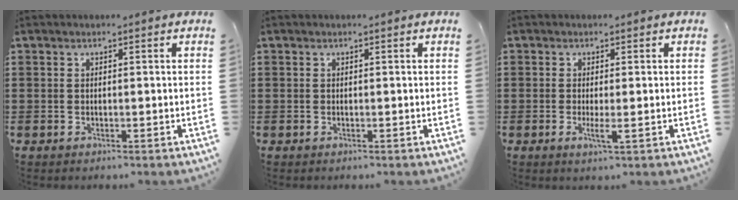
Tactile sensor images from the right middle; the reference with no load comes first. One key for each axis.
{"total": 0.0}
{"total": 2.0, "fx": -0.3, "fy": 0.4, "fz": 1.9, "tx": -0.034, "ty": -0.003, "tz": -0.006}